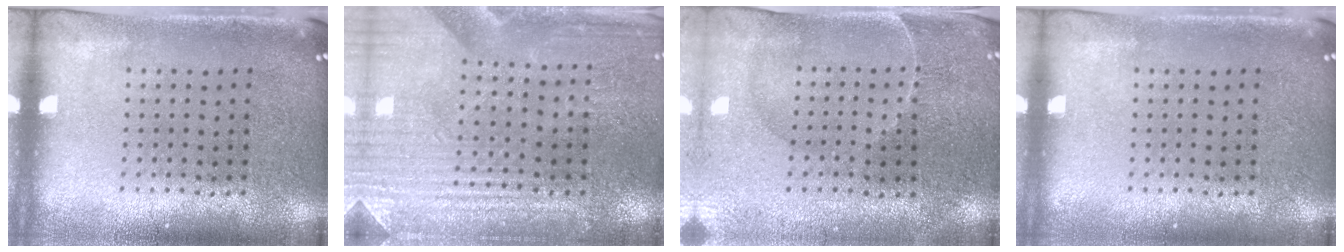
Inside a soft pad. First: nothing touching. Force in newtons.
{"total": 3.2, "press": 3.1, "slide": 0.5}
{"total": 0.6, "press": 0.4, "slide": 0.5}
{"total": 0.0}